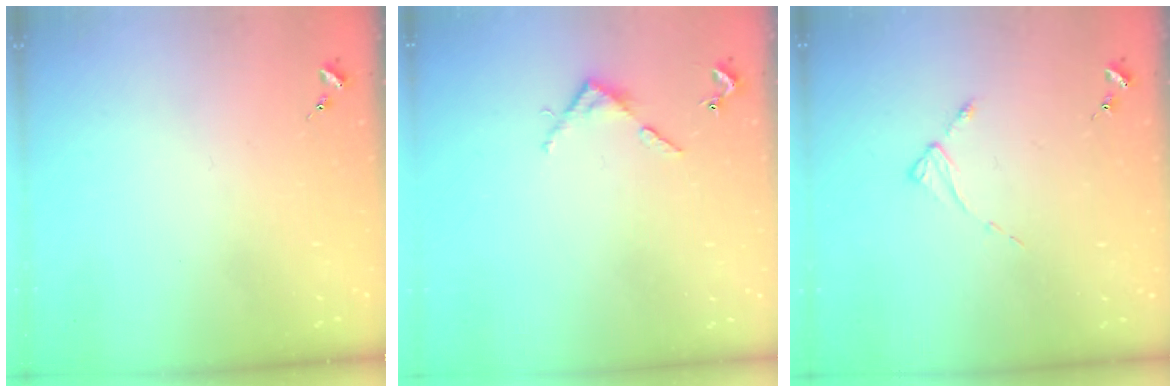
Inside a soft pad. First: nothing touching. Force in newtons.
{"total": 4.0, "press": 4.0, "slide": 0.3}
{"total": 2.3, "press": 2.3, "slide": 0.4}